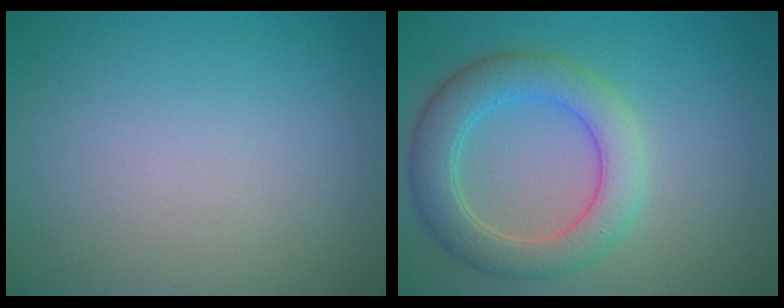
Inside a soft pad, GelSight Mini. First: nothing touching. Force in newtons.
{"total": 5.3, "press": 5.3, "slide": 0.2}